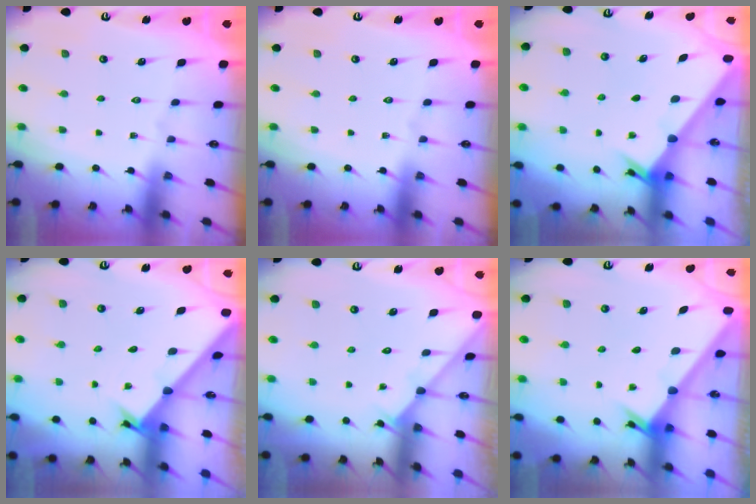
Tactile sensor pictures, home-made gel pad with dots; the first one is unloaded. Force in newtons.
{"total": 0.0}
{"total": 2.1, "press": 2.1, "slide": 0.3}
{"total": 1.6, "press": 1.6, "slide": 0.1}
{"total": 2.8, "press": 2.8, "slide": 0.3}
{"total": 2.4, "press": 2.4, "slide": 0.2}